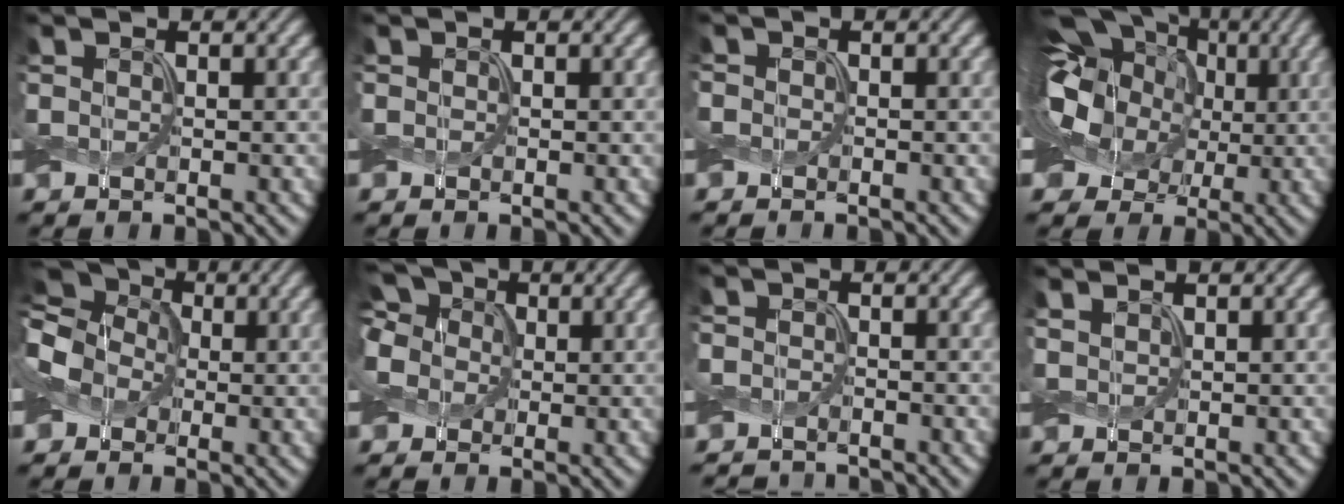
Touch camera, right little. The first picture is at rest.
{"total": 0.0}
{"total": 0.6, "force": [-0.4, 0.3, -0.3], "torque": [0.013, 0.000, -0.011]}
{"total": 15.5, "force": [4.7, 12.2, 8.3], "torque": [-0.193, 0.048, 0.049]}
{"total": 8.2, "force": [-0.5, 6.8, 4.6], "torque": [-0.106, 0.024, -0.046]}
{"total": 8.6, "force": [3.1, 6.7, 4.4], "torque": [-0.089, 0.034, 0.024]}
{"total": 2.0, "force": [-1.8, 0.8, -0.4], "torque": [0.021, -0.006, -0.041]}
{"total": 0.8, "force": [0.6, 0.3, 0.4], "torque": [-0.010, 0.002, 0.015]}